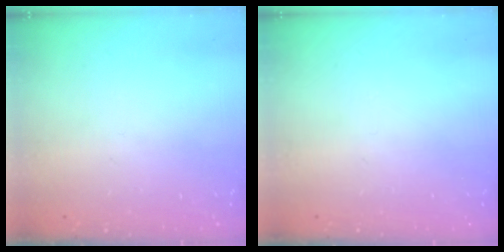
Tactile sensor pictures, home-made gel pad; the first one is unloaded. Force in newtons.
{"total": 0.0}